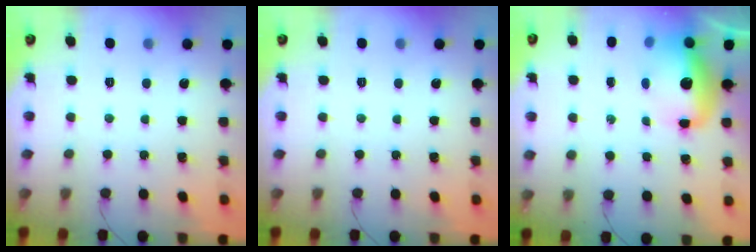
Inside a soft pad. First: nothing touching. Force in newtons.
{"total": 0.0}
{"total": 12.3, "press": 11.9, "slide": 2.7}